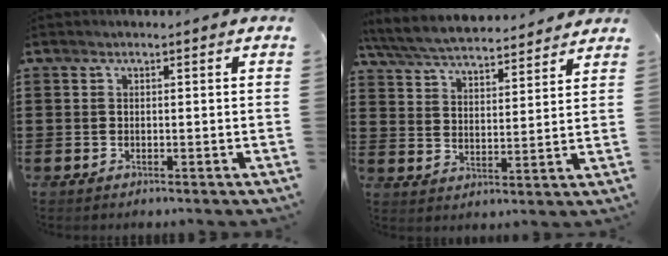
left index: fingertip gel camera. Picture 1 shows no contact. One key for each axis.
{"total": 6.0, "fx": 5.7, "fy": 0.4, "fz": 1.6, "tx": -0.057, "ty": -0.032, "tz": 0.099}